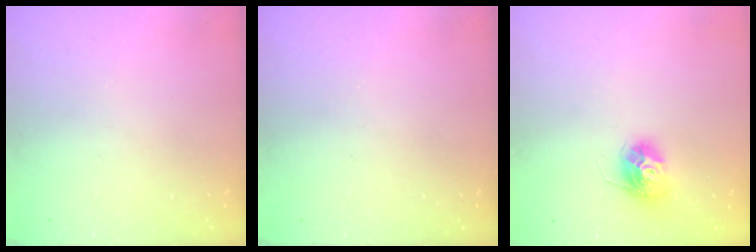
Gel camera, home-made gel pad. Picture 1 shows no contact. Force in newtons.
{"total": 0.0}
{"total": 11.9, "press": 11.9, "slide": 1.0}